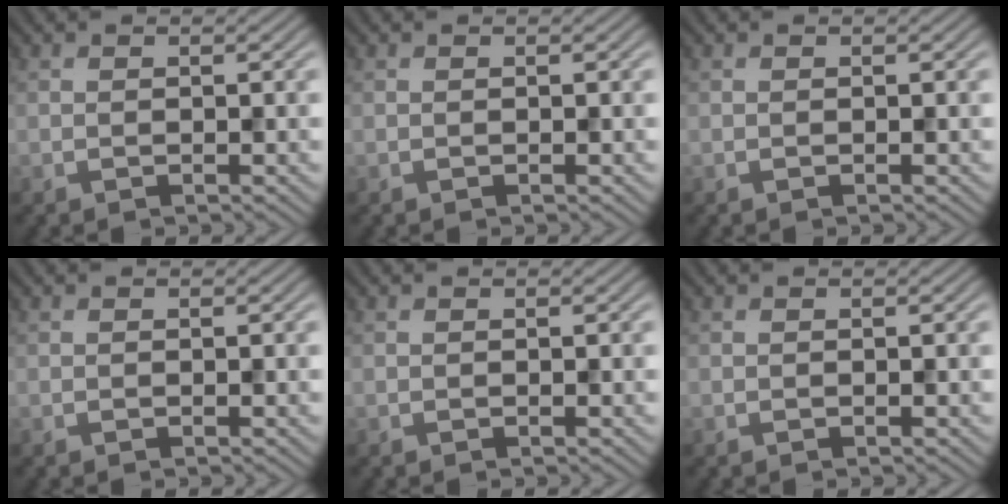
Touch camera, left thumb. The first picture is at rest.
{"total": 0.0}
{"total": 0.0}
{"total": 0.0}
{"total": 0.0}
{"total": 0.0}